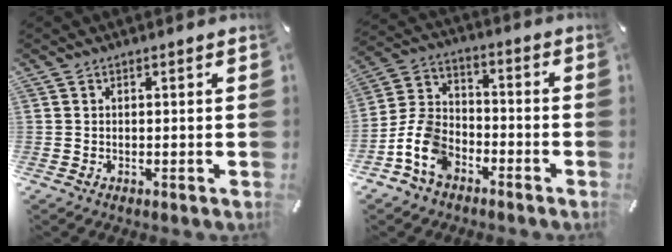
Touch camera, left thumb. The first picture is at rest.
{"total": 10.8, "force": [-6.2, 7.4, 4.8], "torque": [-0.113, 0.030, -0.117]}